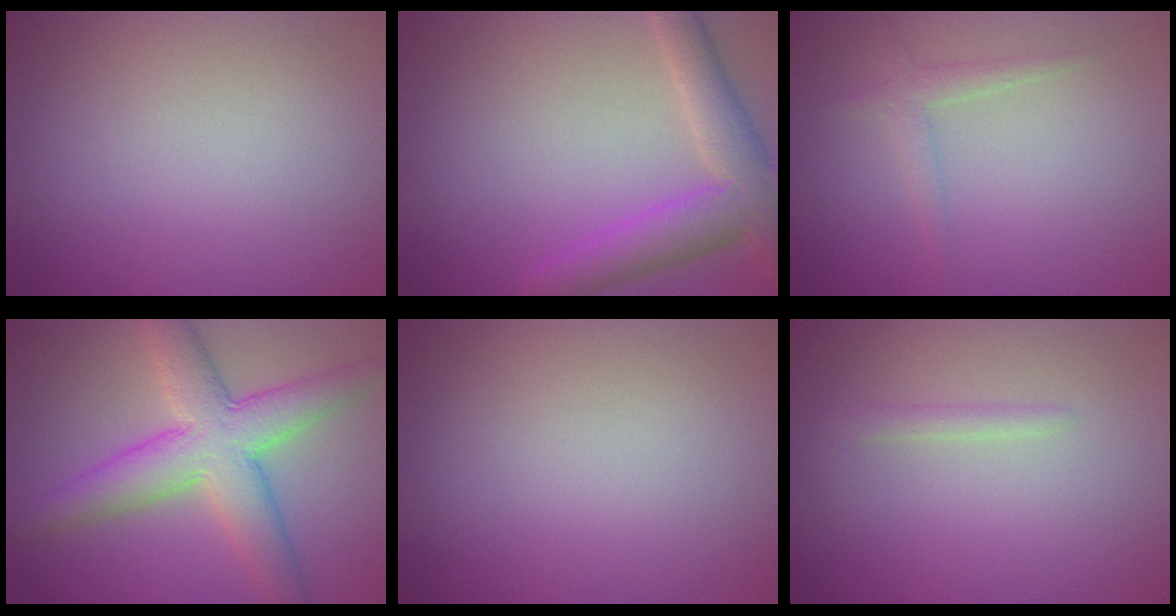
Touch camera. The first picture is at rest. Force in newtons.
{"total": 5.8, "press": 5.8, "slide": 0.3}
{"total": 1.6, "press": 1.6, "slide": 0.1}
{"total": 7.4, "press": 7.3, "slide": 0.3}
{"total": 0.0}
{"total": 0.9, "press": 0.9, "slide": 0.1}